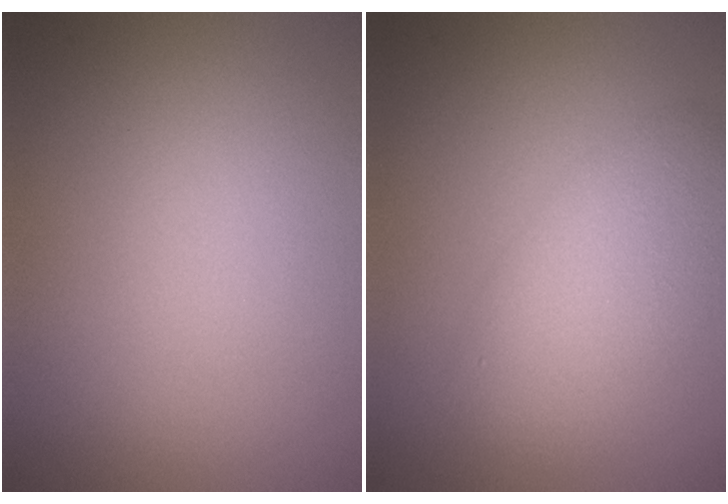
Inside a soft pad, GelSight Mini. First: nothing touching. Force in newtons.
{"total": 5.0, "press": 5.0, "slide": 0.2}